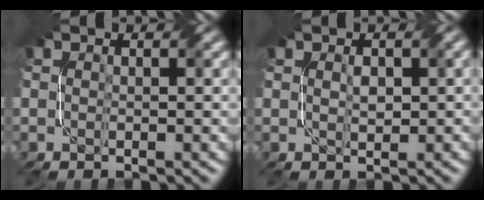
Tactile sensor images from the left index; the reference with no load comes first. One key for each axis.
{"total": 1.5, "fx": 0.3, "fy": 0.7, "fz": 1.3, "tx": -0.020, "ty": 0.000, "tz": 0.010}